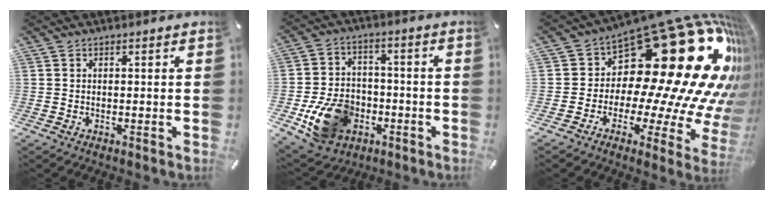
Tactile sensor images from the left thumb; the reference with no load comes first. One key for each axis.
{"total": 14.6, "fx": -5.0, "fy": 11.2, "fz": 7.8, "tx": -0.151, "ty": 0.031, "tz": -0.081}
{"total": 32.0, "fx": 13.6, "fy": 16.5, "fz": 23.8, "tx": -0.304, "ty": -0.173, "tz": 0.266}